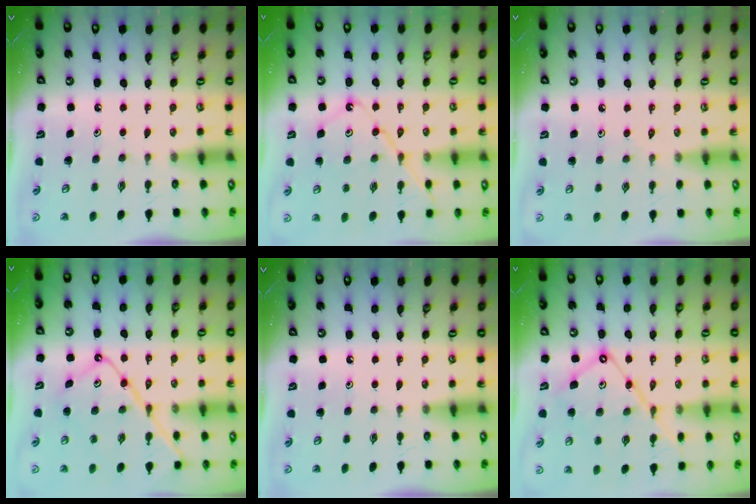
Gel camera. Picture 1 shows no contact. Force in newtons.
{"total": 11.0, "press": 10.9, "slide": 1.2}
{"total": 4.1, "press": 4.1, "slide": 0.7}
{"total": 13.3, "press": 13.3, "slide": 1.3}
{"total": 0.0}
{"total": 13.6, "press": 13.6, "slide": 1.3}